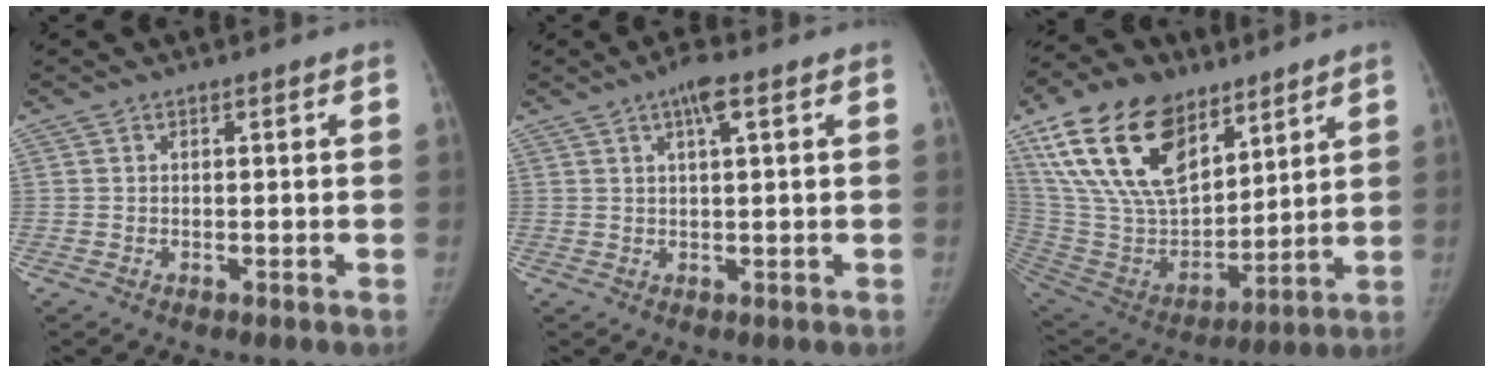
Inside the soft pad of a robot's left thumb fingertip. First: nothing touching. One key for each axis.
{"total": 4.1, "fx": 2.0, "fy": 0.6, "fz": 3.5, "tx": -0.064, "ty": 0.000, "tz": 0.034}
{"total": 25.5, "fx": 14.5, "fy": 14.1, "fz": 15.6, "tx": -0.285, "ty": -0.035, "tz": 0.274}